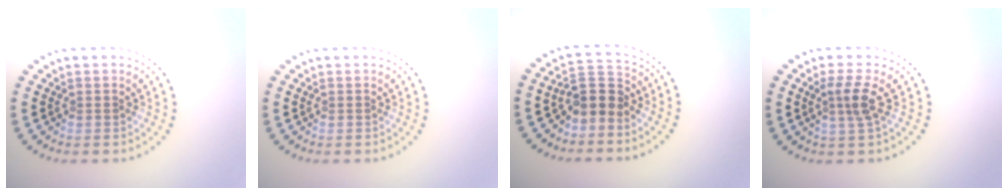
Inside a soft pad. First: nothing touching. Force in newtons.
{"total": 0.0}
{"total": 2.9, "press": 2.4, "slide": 1.5}
{"total": 2.4, "press": 1.8, "slide": 1.5}